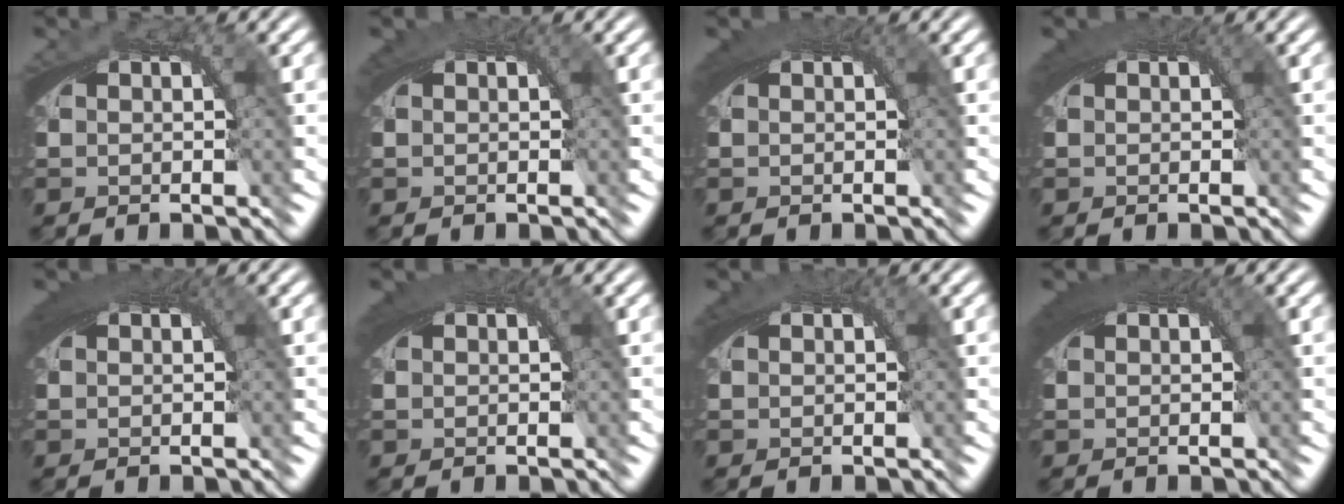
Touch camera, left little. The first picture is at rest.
{"total": 1.2, "force": [0.4, 0.8, 0.8], "torque": [-0.015, -0.004, 0.007]}
{"total": 2.2, "force": [0.6, 1.3, 1.6], "torque": [-0.027, -0.005, 0.010]}
{"total": 2.1, "force": [0.6, 1.3, 1.6], "torque": [-0.027, -0.005, 0.010]}
{"total": 2.9, "force": [0.7, 1.6, 2.3], "torque": [-0.037, -0.006, 0.013]}
{"total": 2.2, "force": [0.6, 1.3, 1.6], "torque": [-0.027, -0.005, 0.010]}
{"total": 1.4, "force": [0.4, 0.9, 1.0], "torque": [-0.017, -0.004, 0.007]}
{"total": 3.4, "force": [0.9, 1.8, 2.7], "torque": [-0.044, -0.007, 0.015]}